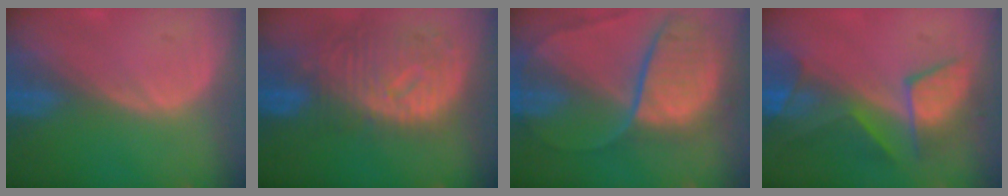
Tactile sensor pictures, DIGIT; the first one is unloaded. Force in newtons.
{"total": 11.4, "press": 9.9, "slide": 5.6}
{"total": 10.9, "press": 9.0, "slide": 6.1}
{"total": 7.9, "press": 7.8, "slide": 1.4}